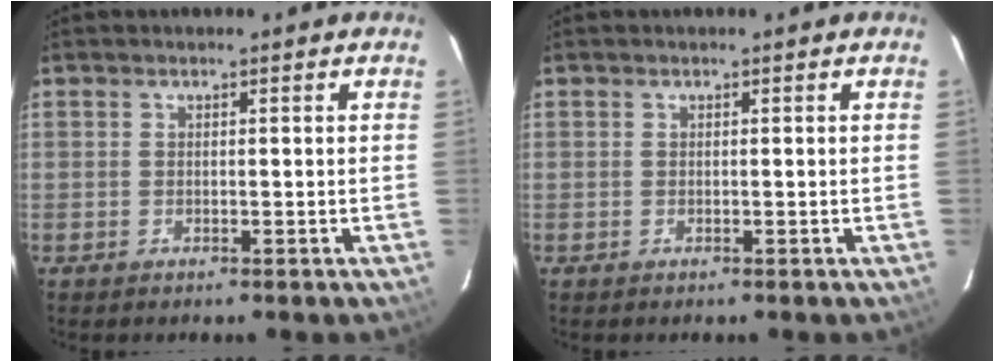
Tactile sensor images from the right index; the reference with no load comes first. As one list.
[{"total": 0.0}]